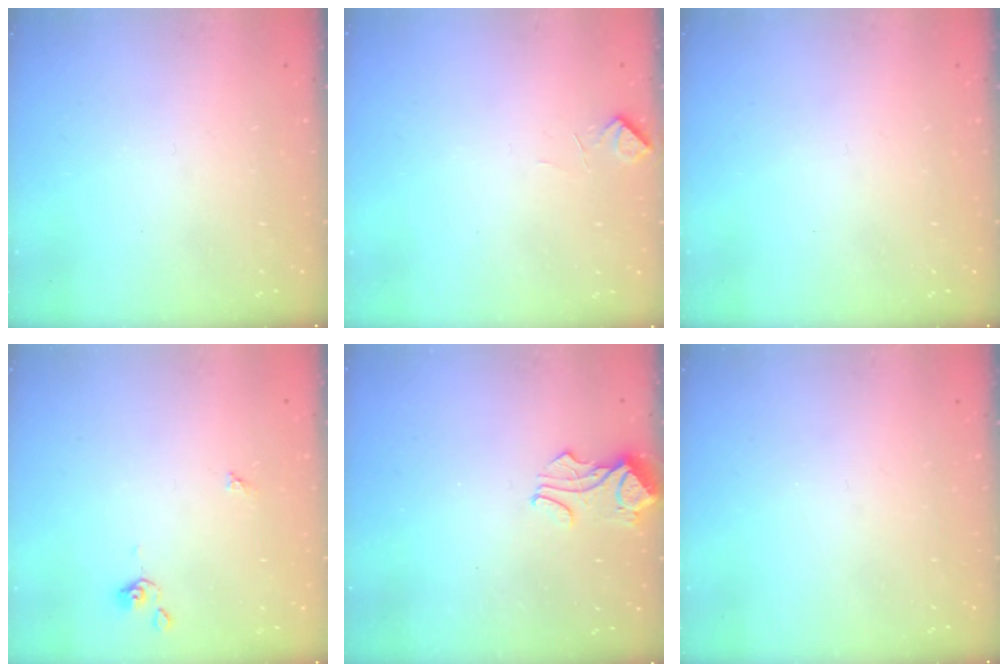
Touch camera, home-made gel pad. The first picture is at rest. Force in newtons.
{"total": 2.2, "press": 2.0, "slide": 0.9}
{"total": 0.0}
{"total": 2.1, "press": 2.1, "slide": 0.4}
{"total": 2.2, "press": 2.2, "slide": 0.1}
{"total": 0.0}